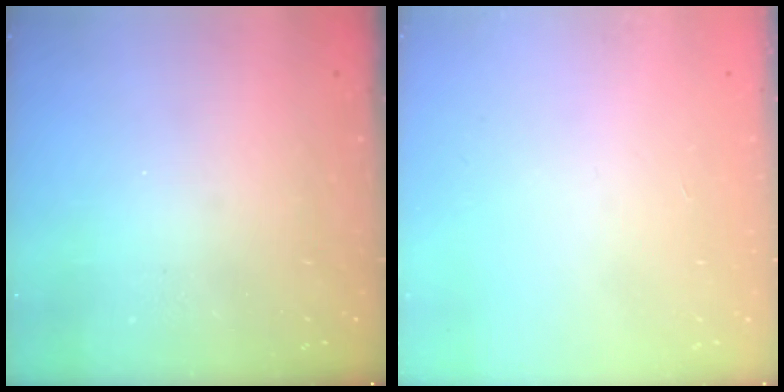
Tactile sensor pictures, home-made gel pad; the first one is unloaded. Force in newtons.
{"total": 0.0}